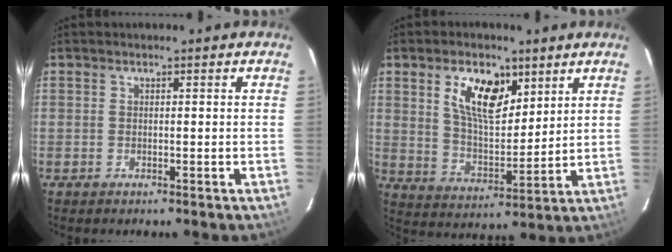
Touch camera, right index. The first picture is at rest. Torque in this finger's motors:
{"motor_torque": [0.64, 0.48, 0.34, 0.16]}